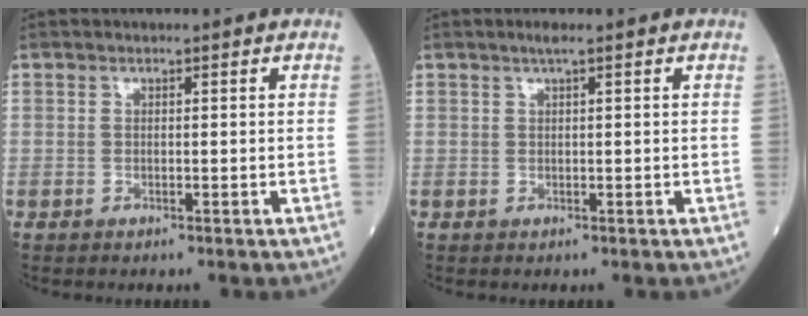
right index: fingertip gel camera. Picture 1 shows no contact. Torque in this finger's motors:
{"motor_torque": [0.16, 0.08, 0.09, 0.03]}